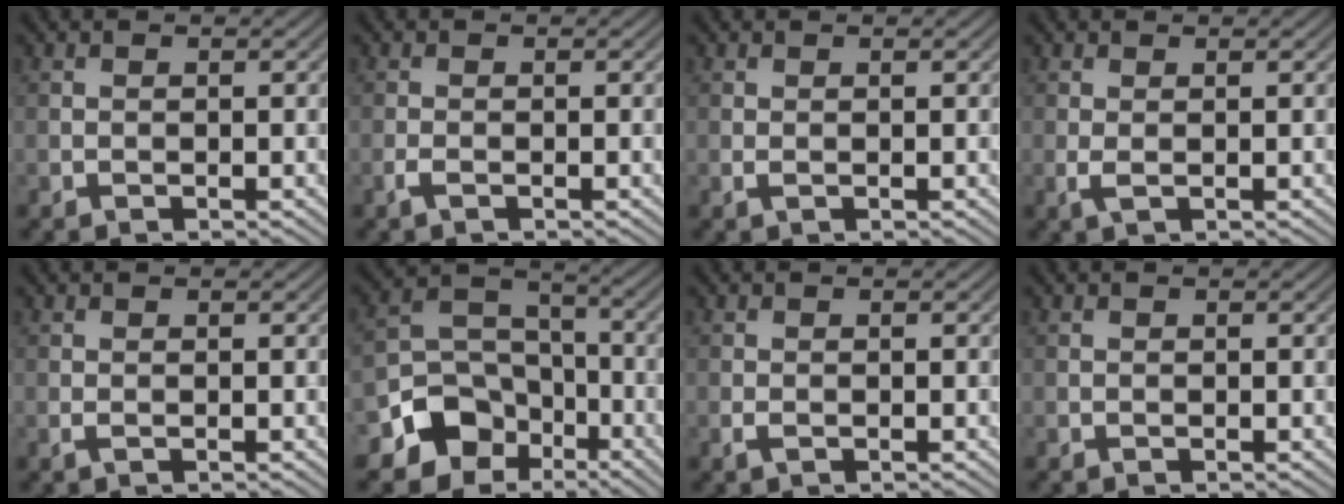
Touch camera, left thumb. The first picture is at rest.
{"total": 1.0, "force": [-0.6, 0.3, 0.8], "torque": [-0.020, 0.001, -0.013]}
{"total": 0.6, "force": [0.1, 0.2, 0.5], "torque": [-0.014, 0.000, 0.001]}
{"total": 1.3, "force": [0.2, 0.4, 1.2], "torque": [-0.033, 0.002, 0.002]}
{"total": 0.6, "force": [0.0, 0.1, 0.6], "torque": [-0.015, 0.000, -0.001]}
{"total": 9.3, "force": [-5.0, 6.9, 3.7], "torque": [-0.078, -0.016, -0.106]}
{"total": 0.8, "force": [-0.3, 0.4, 0.7], "torque": [-0.018, -0.002, -0.005]}
{"total": 0.0}